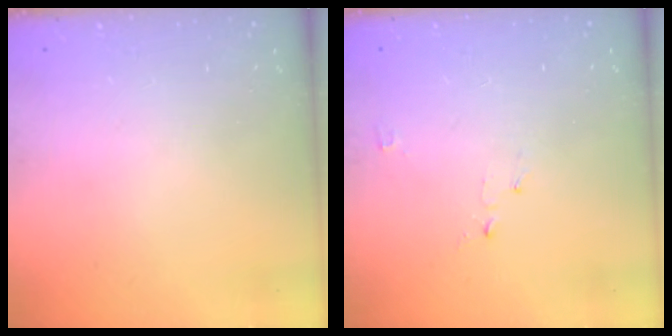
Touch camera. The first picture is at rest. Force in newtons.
{"total": 2.4, "press": 2.4, "slide": 0.3}